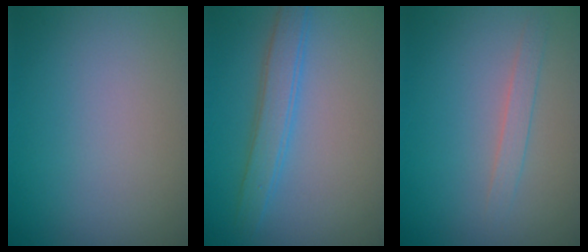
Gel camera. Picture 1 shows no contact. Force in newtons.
{"total": 3.0, "press": 2.9, "slide": 0.2}
{"total": 1.5, "press": 1.5, "slide": 0.1}